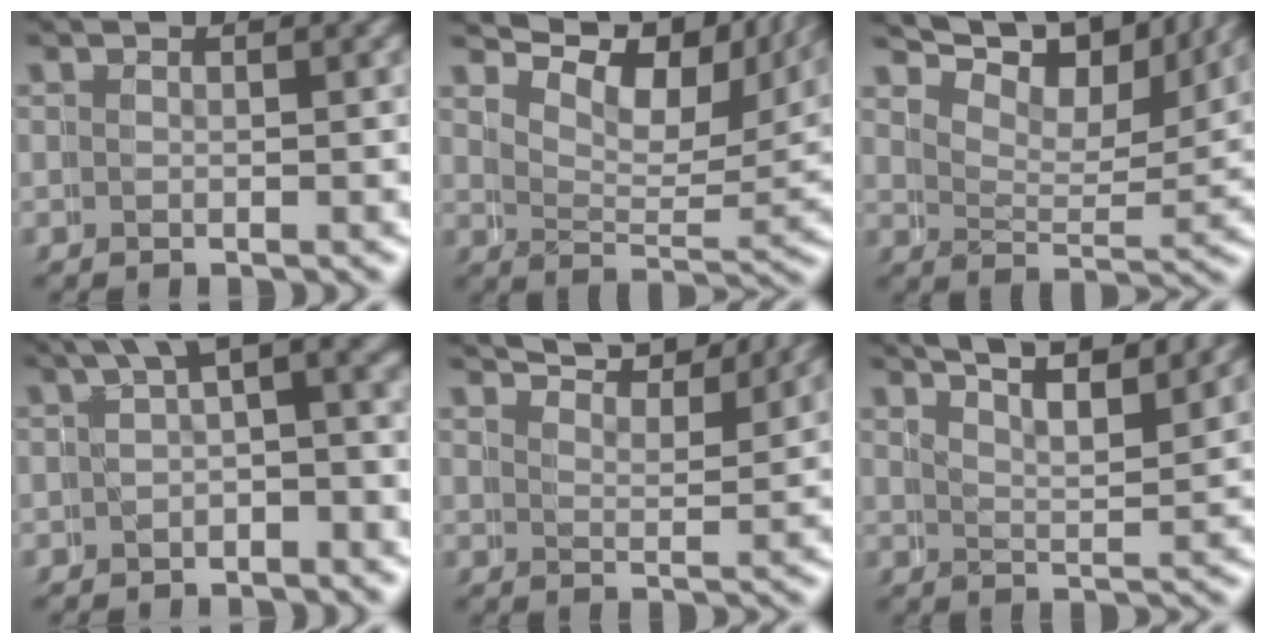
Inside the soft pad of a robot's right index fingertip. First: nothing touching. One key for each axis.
{"total": 10.9, "fx": 8.0, "fy": 4.7, "fz": 5.6, "tx": -0.072, "ty": 0.030, "tz": 0.101}
{"total": 10.2, "fx": 8.7, "fy": 3.3, "fz": 4.2, "tx": -0.070, "ty": 0.022, "tz": 0.121}
{"total": 5.6, "fx": 1.4, "fy": 2.8, "fz": 4.6, "tx": -0.052, "ty": 0.008, "tz": 0.010}
{"total": 7.6, "fx": 7.0, "fy": 1.5, "fz": 2.5, "tx": -0.039, "ty": 0.015, "tz": 0.103}
{"total": 6.9, "fx": 5.7, "fy": 2.0, "fz": 3.3, "tx": -0.050, "ty": 0.009, "tz": 0.080}